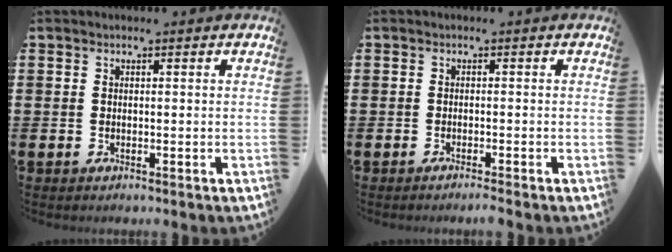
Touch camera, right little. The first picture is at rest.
{"total": 0.8, "force": [-0.6, -0.1, 0.4], "torque": [-0.006, -0.004, -0.012]}